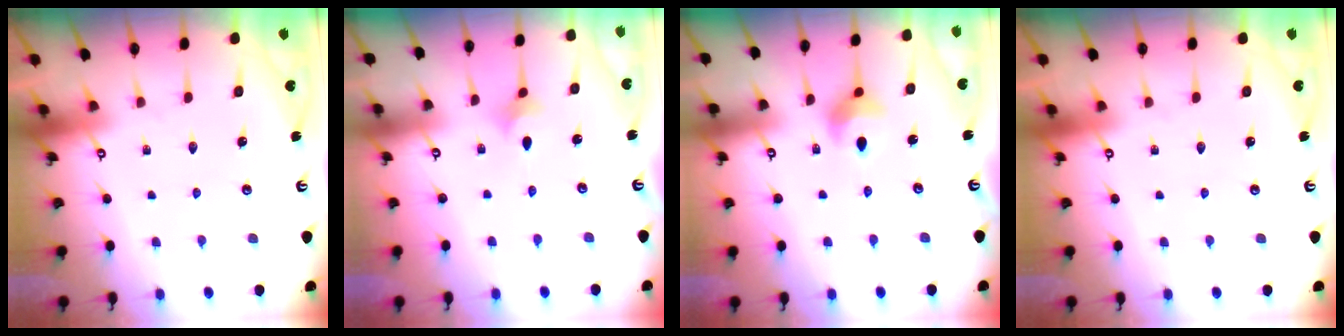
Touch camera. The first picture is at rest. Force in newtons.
{"total": 2.3, "press": 2.2, "slide": 0.5}
{"total": 8.0, "press": 7.9, "slide": 1.2}
{"total": 0.0}